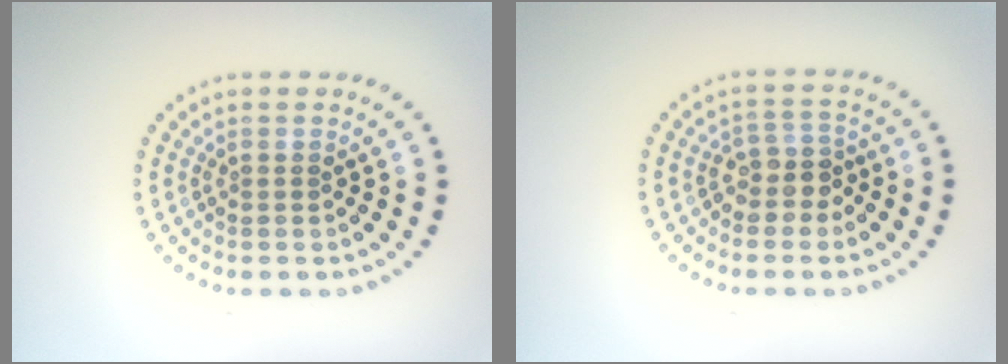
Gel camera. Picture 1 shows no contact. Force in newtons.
{"total": 2.5, "press": 2.1, "slide": 1.3}